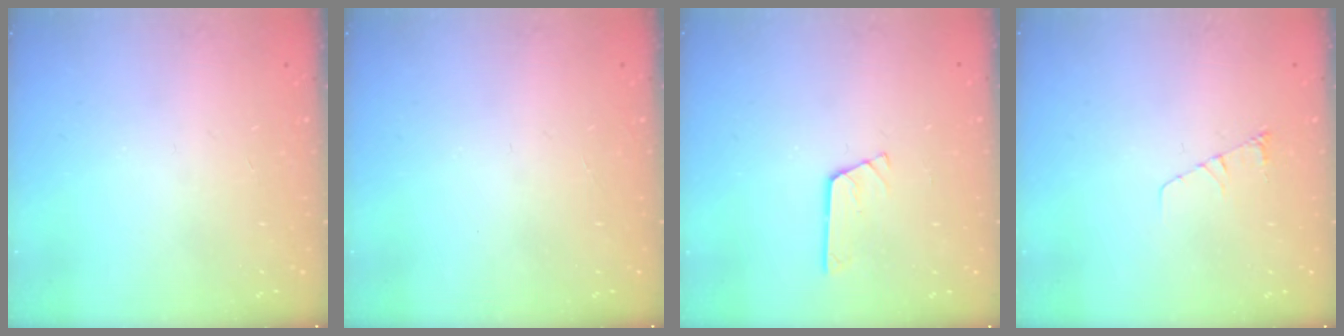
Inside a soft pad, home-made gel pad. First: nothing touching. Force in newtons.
{"total": 0.0}
{"total": 2.6, "press": 2.6, "slide": 0.3}
{"total": 3.6, "press": 3.6, "slide": 0.4}